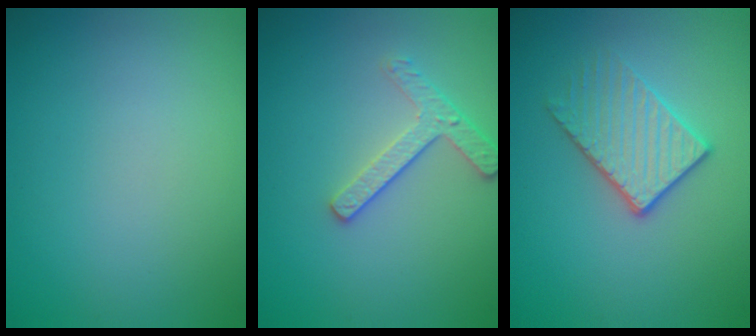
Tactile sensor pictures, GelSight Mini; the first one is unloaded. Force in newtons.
{"total": 2.5, "press": 2.4, "slide": 0.7}
{"total": 3.0, "press": 2.7, "slide": 1.4}